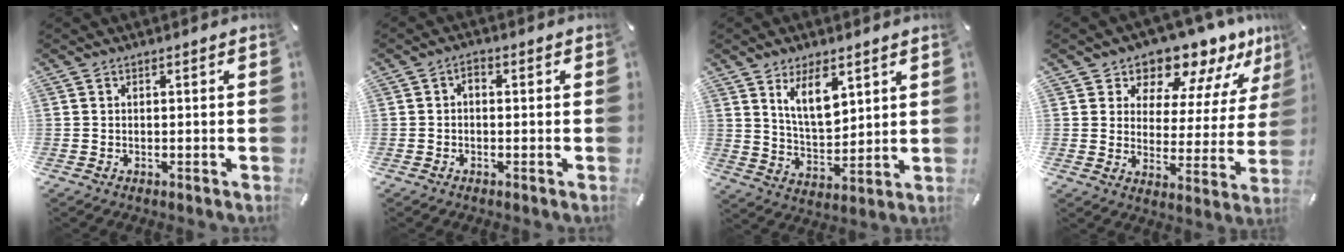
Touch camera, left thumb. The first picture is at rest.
{"total": 1.8, "force": [-0.2, 1.0, 1.5], "torque": [-0.030, 0.009, -0.007]}
{"total": 10.8, "force": [6.2, 5.3, 7.0], "torque": [-0.137, -0.024, 0.110]}
{"total": 11.3, "force": [10.2, 4.6, 1.7], "torque": [-0.034, -0.095, 0.181]}